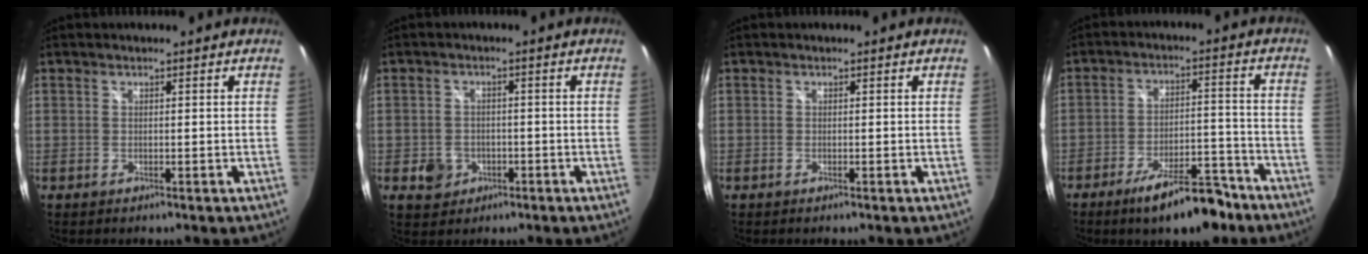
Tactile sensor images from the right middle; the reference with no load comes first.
{"total": 4.6, "force": [-1.8, 4.0, 1.4], "torque": [-0.040, 0.005, -0.022]}
{"total": 0.0}
{"total": 12.0, "force": [-8.9, 3.6, 7.3], "torque": [-0.126, 0.006, -0.130]}